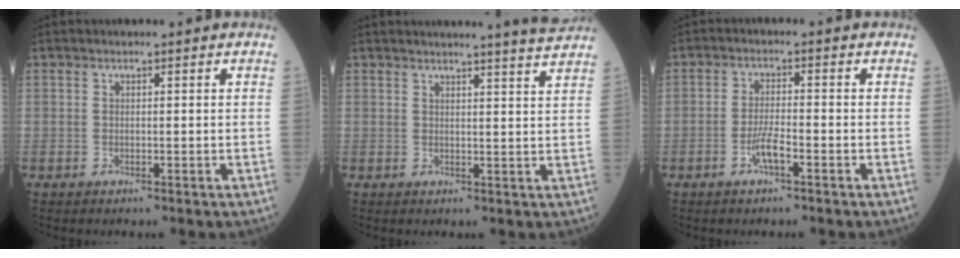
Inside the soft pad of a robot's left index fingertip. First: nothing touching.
{"total": 5.5, "force": [5.1, -1.4, 1.5], "torque": [-0.024, -0.011, 0.052]}
{"total": 3.4, "force": [-1.8, 0.5, 2.9], "torque": [-0.060, 0.001, -0.035]}